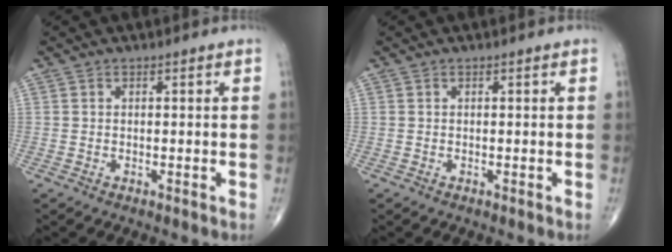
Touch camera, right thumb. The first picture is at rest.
{"total": 0.0}